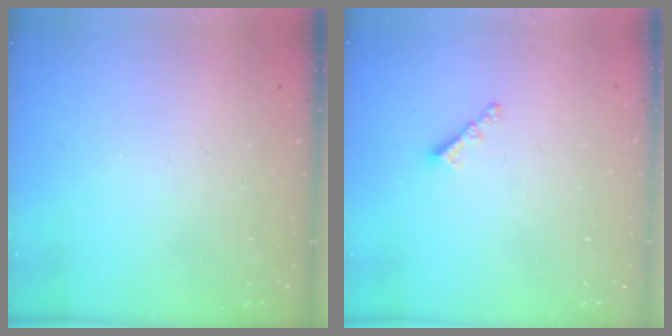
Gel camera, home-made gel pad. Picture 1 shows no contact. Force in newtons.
{"total": 2.9, "press": 2.9, "slide": 0.5}